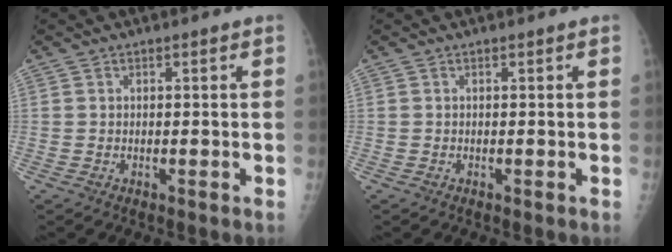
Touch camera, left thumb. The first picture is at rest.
{"total": 0.0}